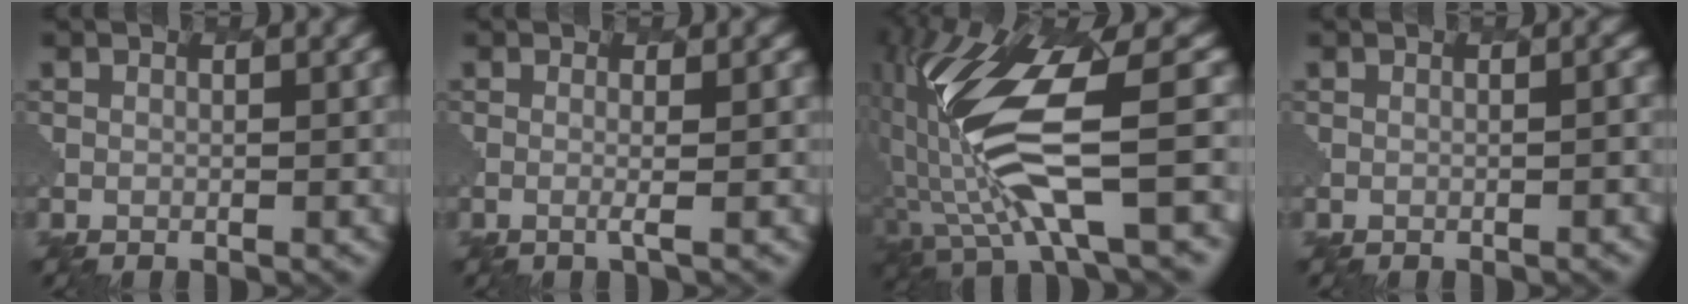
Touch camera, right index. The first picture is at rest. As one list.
[{"total": 1.8, "force": [0.8, -1.6, -0.2], "torque": [-0.003, 0.015, -0.009]}, {"total": 8.1, "force": [0.3, 2.2, 7.8], "torque": [-0.197, 0.012, -0.020]}, {"total": 1.1, "force": [-0.4, 0.4, 0.9], "torque": [-0.004, 0.001, 0.003]}]